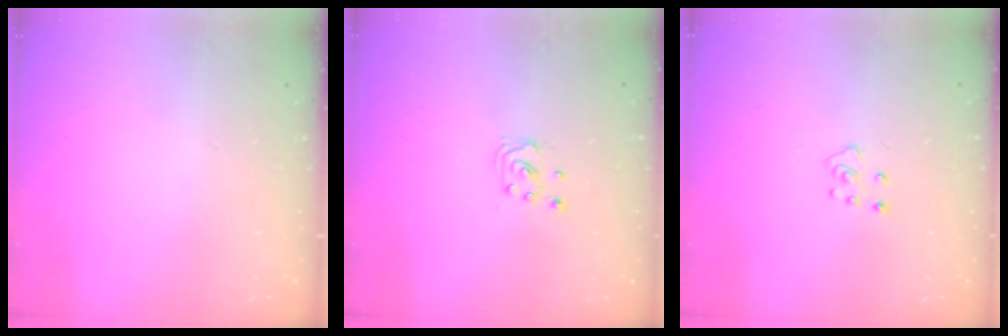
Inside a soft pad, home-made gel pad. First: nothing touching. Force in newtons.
{"total": 2.3, "press": 2.3, "slide": 0.2}
{"total": 4.2, "press": 4.1, "slide": 0.3}